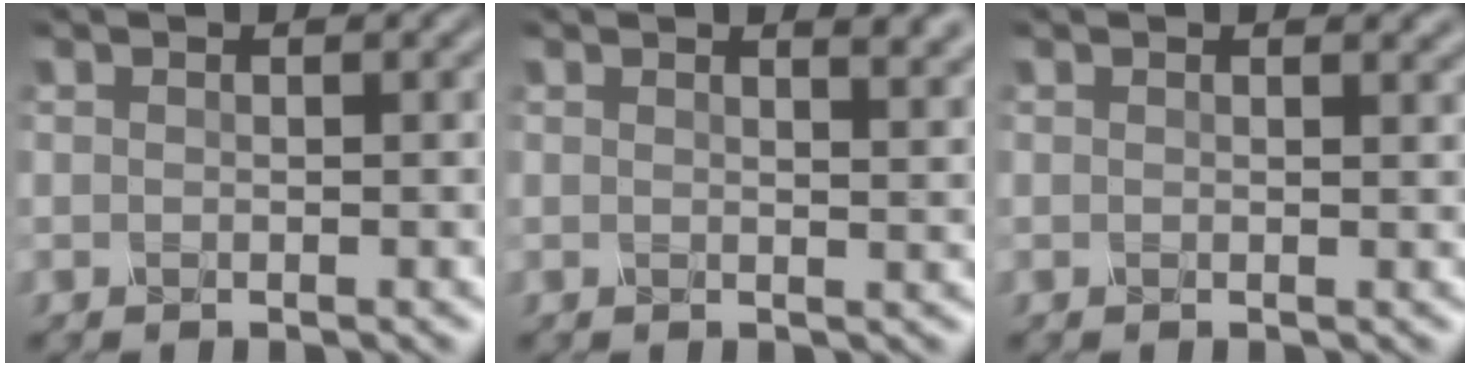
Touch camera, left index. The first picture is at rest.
{"total": 4.0, "force": [2.7, 1.6, 2.4], "torque": [-0.010, 0.021, 0.017]}
{"total": 1.4, "force": [1.2, 0.3, 0.6], "torque": [-0.006, 0.000, 0.017]}